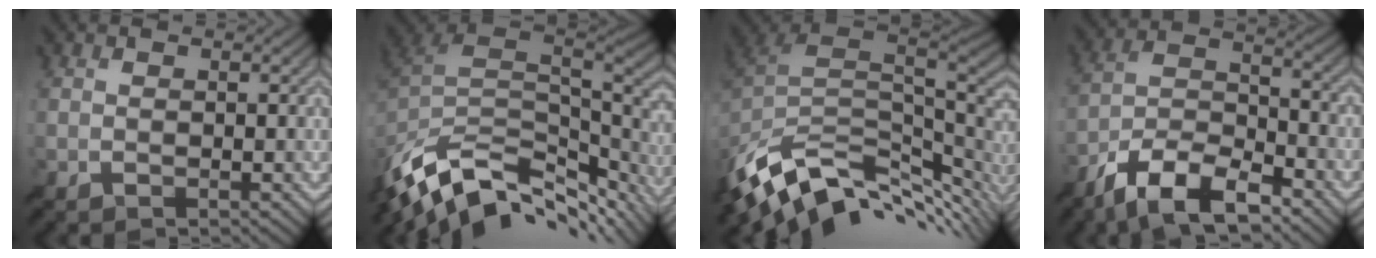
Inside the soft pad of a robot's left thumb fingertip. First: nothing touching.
{"total": 13.4, "force": [-7.6, 6.6, 9.0], "torque": [-0.217, -0.015, -0.126]}
{"total": 13.1, "force": [-4.5, 7.2, 9.9], "torque": [-0.224, -0.016, -0.072]}
{"total": 11.3, "force": [-8.1, 3.7, 7.0], "torque": [-0.124, 0.006, -0.169]}